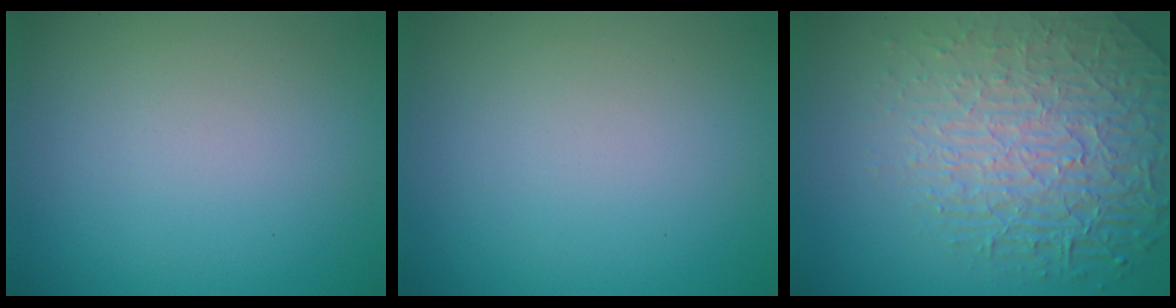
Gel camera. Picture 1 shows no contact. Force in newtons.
{"total": 0.0}
{"total": 8.4, "press": 5.7, "slide": 6.2}